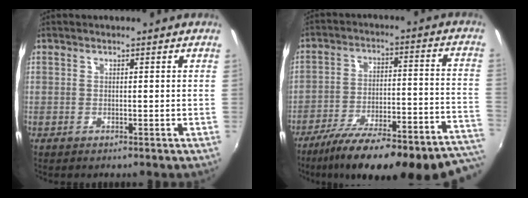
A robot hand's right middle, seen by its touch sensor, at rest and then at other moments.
{"total": 30.8, "force": [-26.0, 5.2, 15.6], "torque": [-0.207, -0.047, -0.359]}